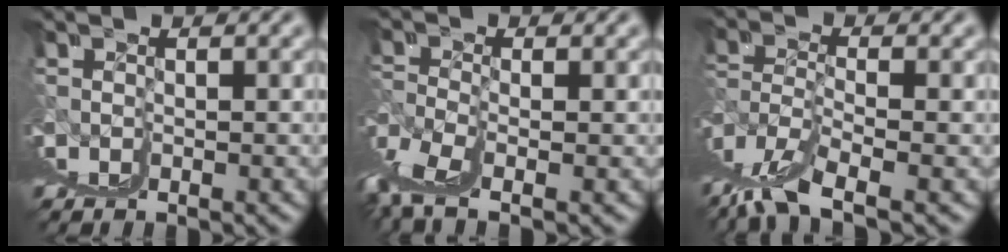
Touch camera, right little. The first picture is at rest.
{"total": 1.3, "force": [0.6, -0.1, 1.1], "torque": [-0.040, -0.020, 0.022]}
{"total": 1.7, "force": [-0.3, -0.5, 1.6], "torque": [-0.045, -0.007, 0.005]}